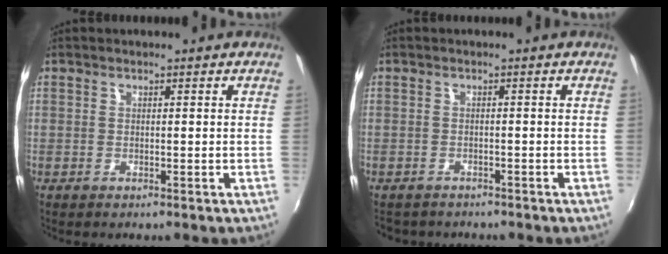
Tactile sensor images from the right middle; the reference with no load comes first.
{"total": 3.7, "force": [-3.3, 1.6, 0.8], "torque": [-0.026, -0.016, -0.050]}